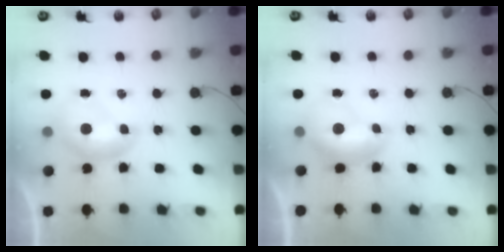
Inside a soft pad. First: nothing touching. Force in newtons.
{"total": 0.6, "press": 0.5, "slide": 0.4}